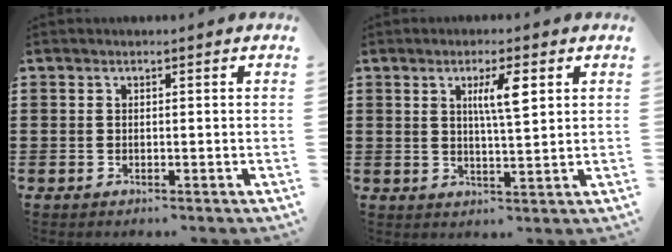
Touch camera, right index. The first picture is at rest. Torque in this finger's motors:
{"motor_torque": [0.91, 0.14, 0.19, 0.11]}